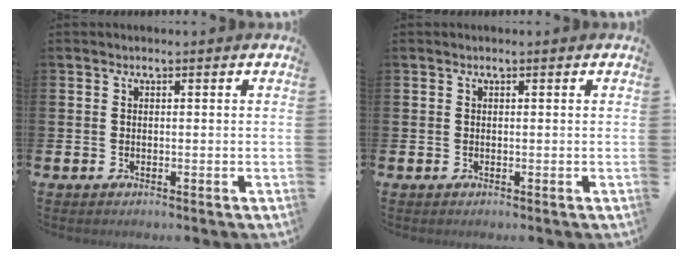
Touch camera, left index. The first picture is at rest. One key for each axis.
{"total": 0.0}